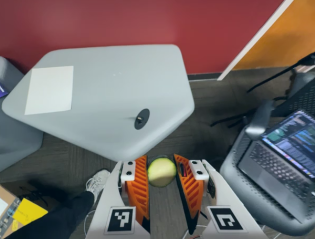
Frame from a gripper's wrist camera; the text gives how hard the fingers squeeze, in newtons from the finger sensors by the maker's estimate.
{"total": 10.5, "left": 11.5, "right": 9.6}